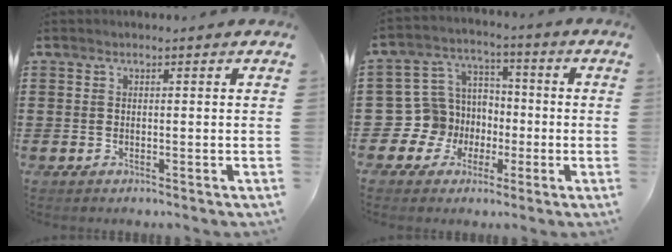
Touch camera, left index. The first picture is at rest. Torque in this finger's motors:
{"motor_torque": [0.09, 0.40, 0.09, -0.02]}